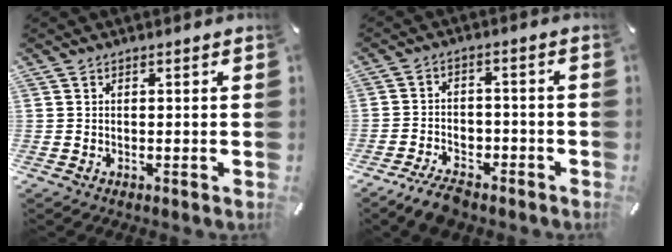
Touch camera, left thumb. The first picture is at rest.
{"total": 6.4, "force": [-4.7, 3.5, 2.7], "torque": [-0.049, 0.028, -0.087]}